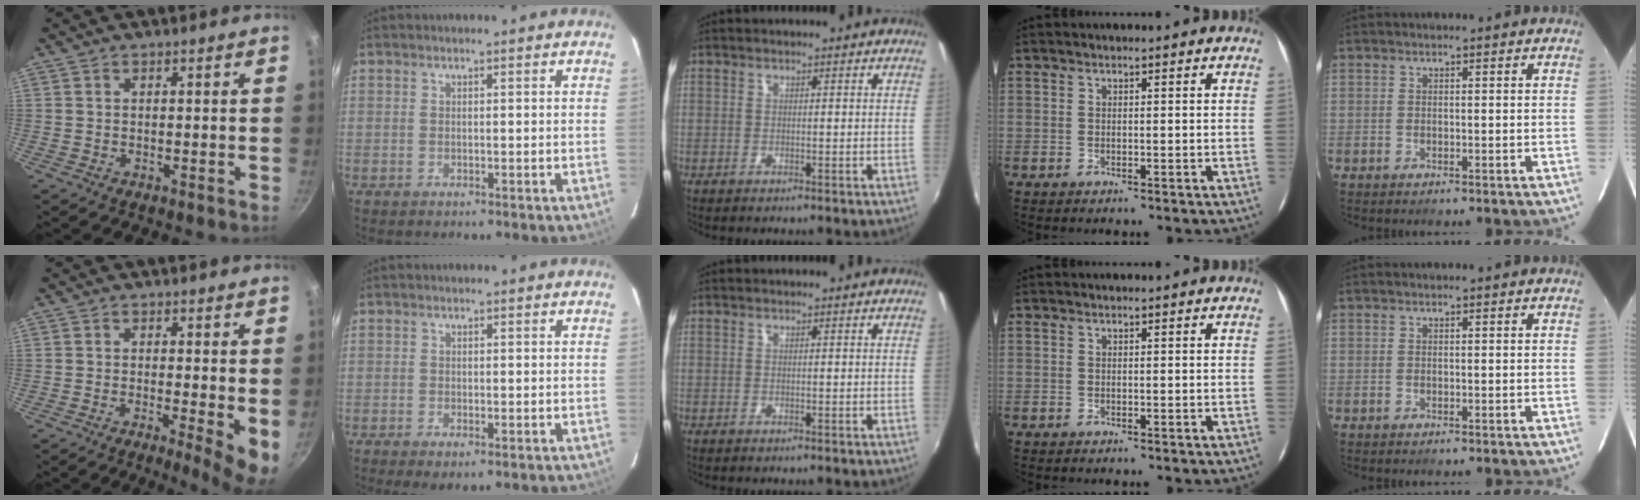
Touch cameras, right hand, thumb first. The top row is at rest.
{"thumb": {"total": 6.2, "force": [-0.6, 1.2, 6.1], "torque": [-0.080, -0.015, -0.008]}, "index": {"total": 3.4, "force": [-2.0, 1.3, 2.5], "torque": [-0.051, -0.015, -0.029]}}